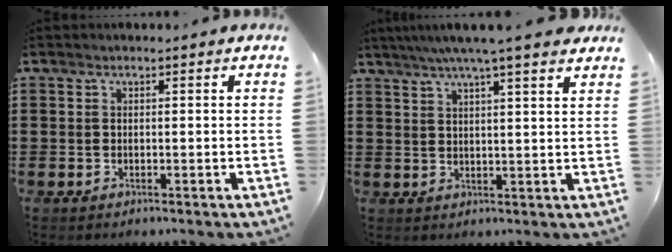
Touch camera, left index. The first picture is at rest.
{"total": 5.4, "force": [4.4, -0.5, 3.2], "torque": [-0.075, -0.009, 0.075]}